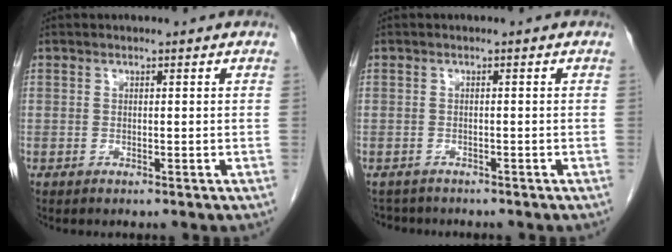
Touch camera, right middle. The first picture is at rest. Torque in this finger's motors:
{"motor_torque": [-0.53, -0.30, -0.06, -0.02]}